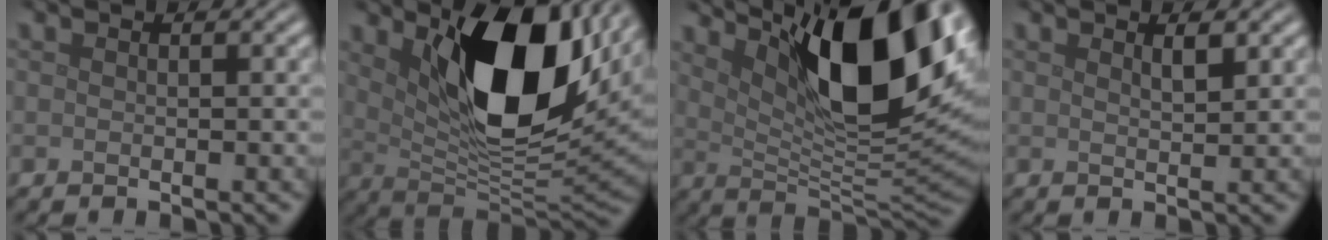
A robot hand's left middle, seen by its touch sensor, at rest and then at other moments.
{"total": 12.9, "force": [4.2, 5.8, 10.7], "torque": [-0.173, -0.010, 0.075]}
{"total": 14.2, "force": [6.2, 4.5, 11.9], "torque": [-0.178, 0.000, 0.106]}
{"total": 1.3, "force": [0.9, 0.3, 1.0], "torque": [-0.013, 0.003, 0.013]}